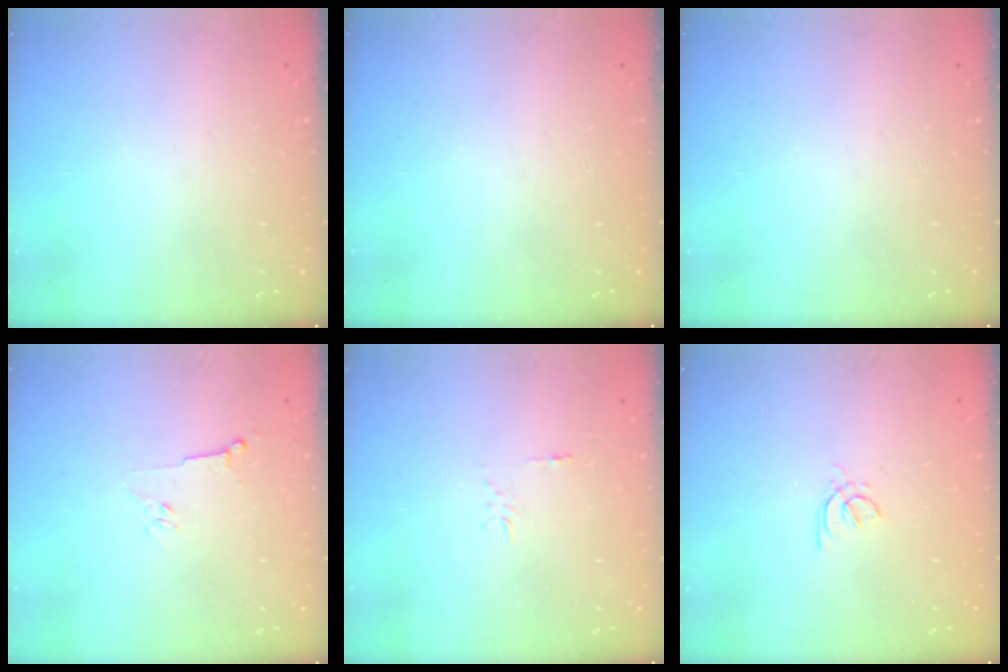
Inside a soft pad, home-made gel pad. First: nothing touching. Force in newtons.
{"total": 0.0}
{"total": 0.0}
{"total": 3.0, "press": 2.9, "slide": 0.8}
{"total": 4.9, "press": 4.9, "slide": 0.5}
{"total": 2.0, "press": 1.9, "slide": 0.5}